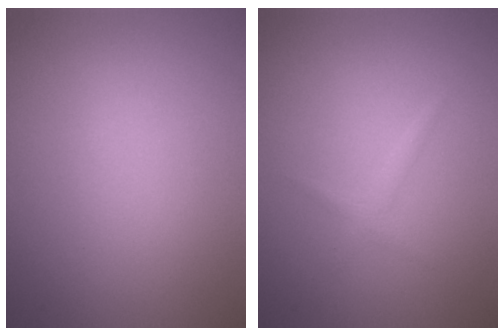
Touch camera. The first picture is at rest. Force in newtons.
{"total": 0.9, "press": 0.9, "slide": 0.1}